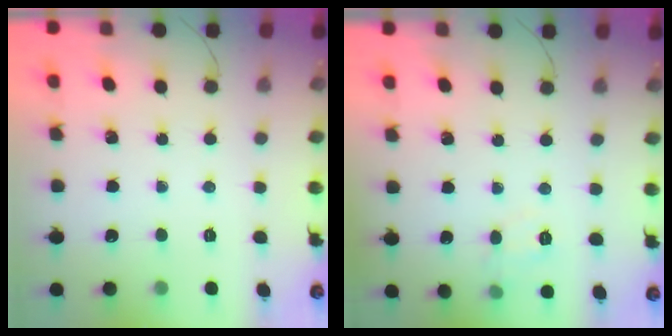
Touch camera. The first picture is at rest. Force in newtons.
{"total": 8.2, "press": 8.1, "slide": 1.5}